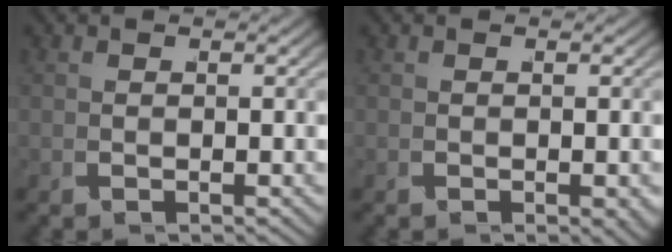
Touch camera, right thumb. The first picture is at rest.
{"total": 1.1, "force": [-0.4, 0.4, 1.0], "torque": [-0.012, -0.003, -0.004]}